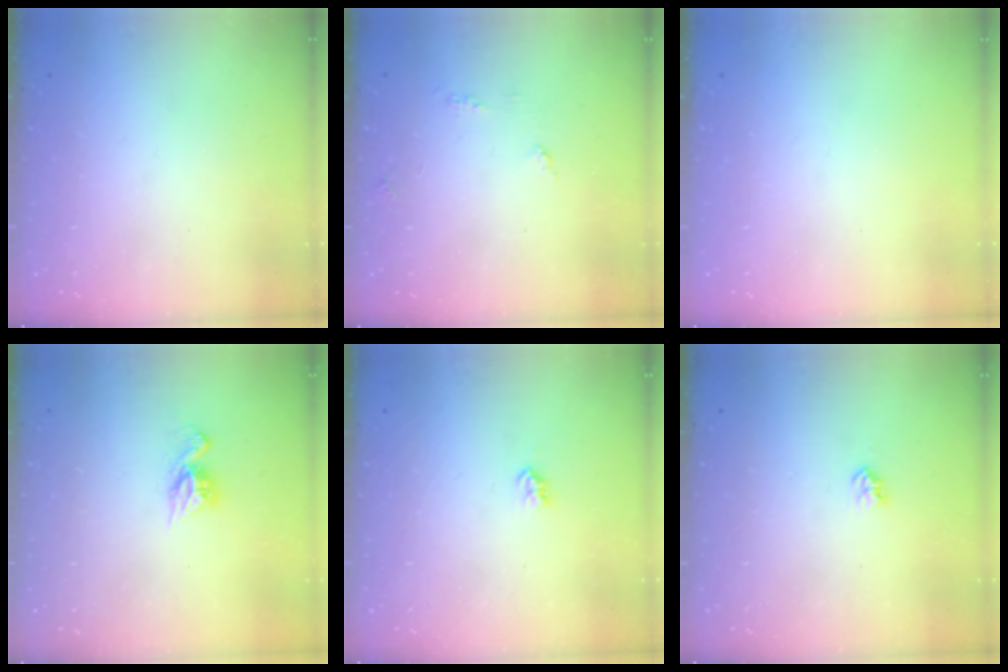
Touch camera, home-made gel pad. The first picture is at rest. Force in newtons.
{"total": 3.9, "press": 3.9, "slide": 0.3}
{"total": 0.0}
{"total": 7.8, "press": 7.8, "slide": 0.6}
{"total": 2.6, "press": 2.5, "slide": 0.4}
{"total": 2.7, "press": 2.7, "slide": 0.4}